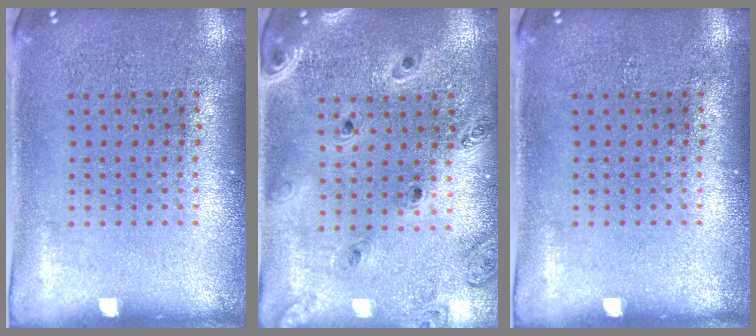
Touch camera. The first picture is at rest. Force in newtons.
{"total": 1.3, "press": 1.3, "slide": 0.2}
{"total": 0.0}